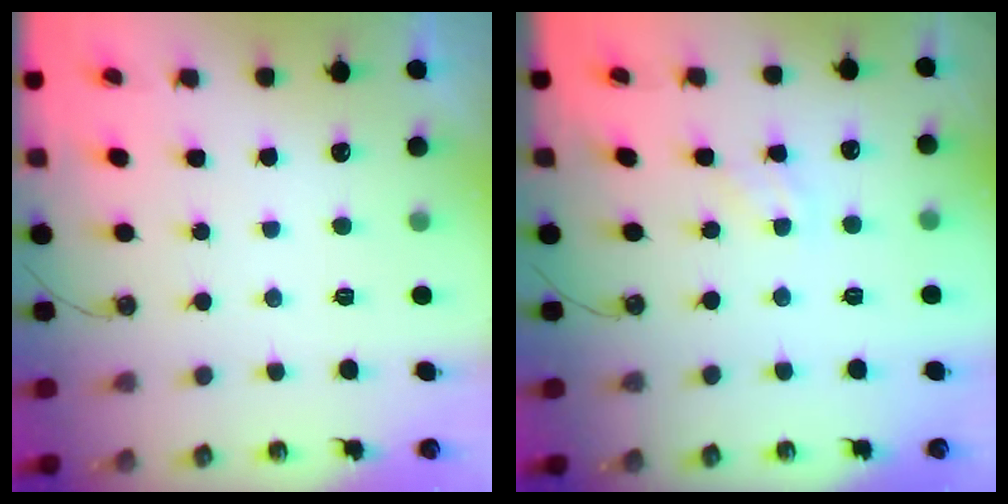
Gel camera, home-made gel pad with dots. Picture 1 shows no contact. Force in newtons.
{"total": 1.7, "press": 1.7, "slide": 0.3}